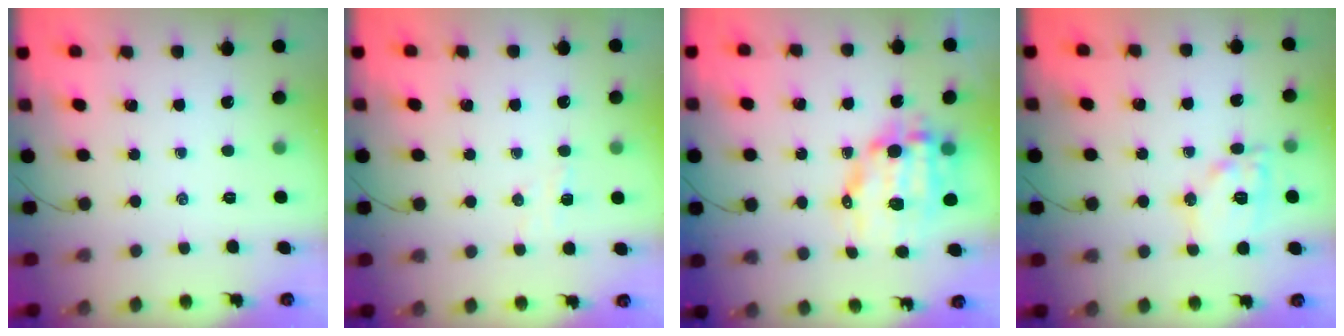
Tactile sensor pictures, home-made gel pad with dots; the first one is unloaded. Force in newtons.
{"total": 3.7, "press": 3.5, "slide": 1.1}
{"total": 12.2, "press": 11.9, "slide": 2.5}
{"total": 11.3, "press": 11.2, "slide": 0.9}